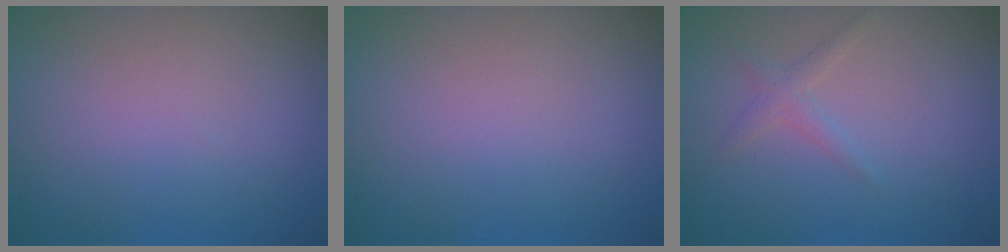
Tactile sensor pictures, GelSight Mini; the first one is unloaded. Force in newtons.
{"total": 0.0}
{"total": 1.2, "press": 1.2, "slide": 0.1}